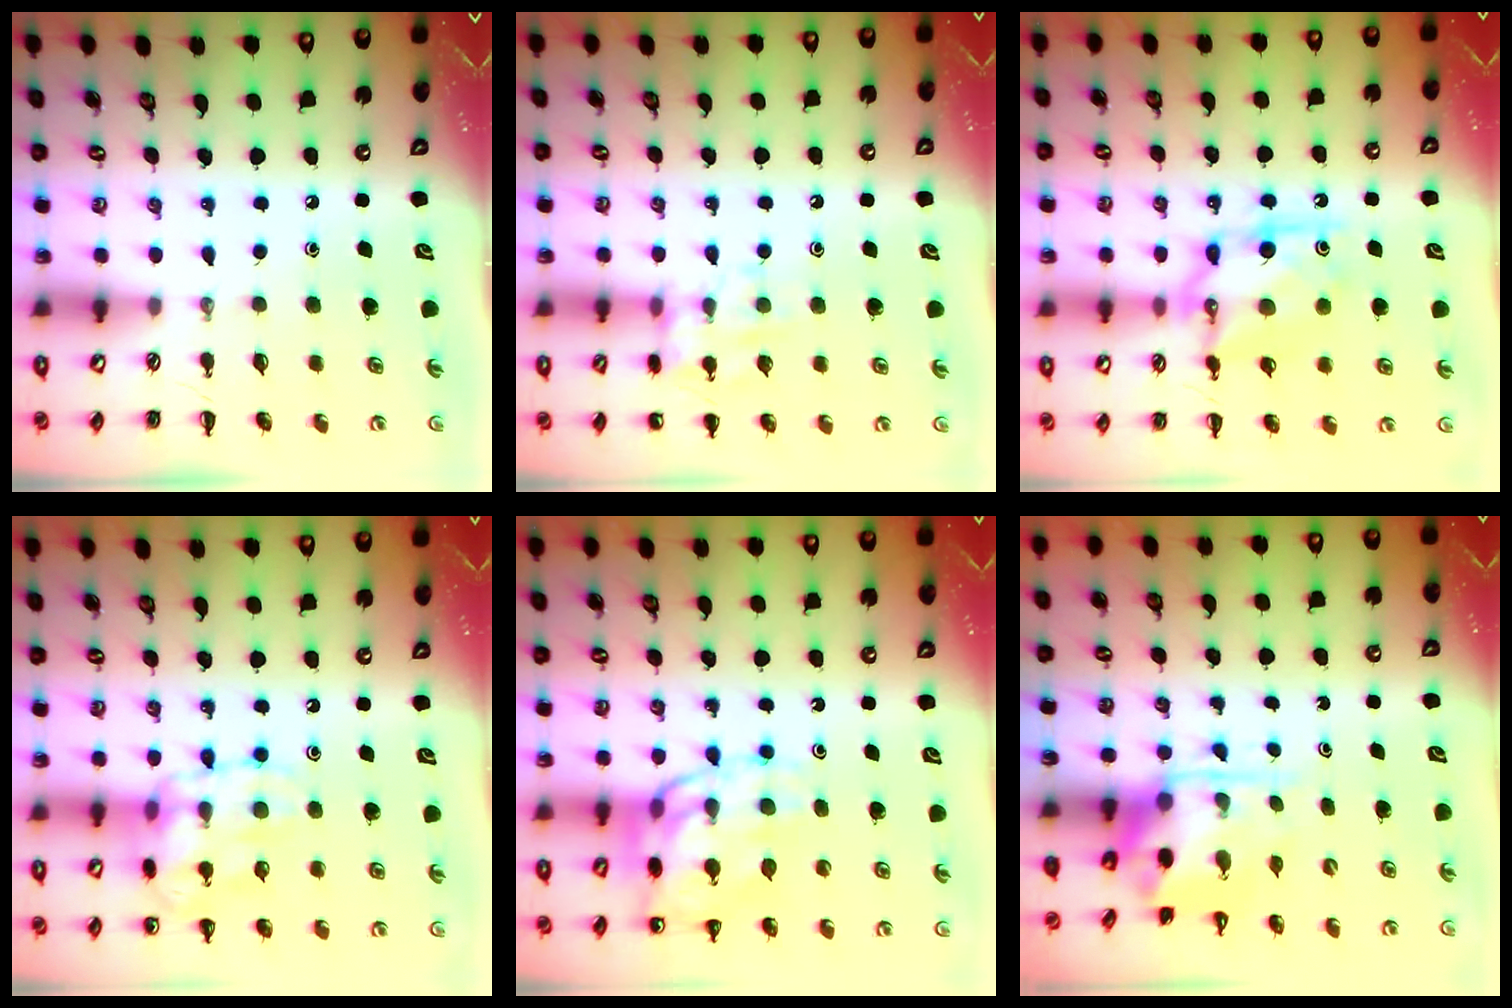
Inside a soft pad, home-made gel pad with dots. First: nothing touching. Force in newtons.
{"total": 10.7, "press": 10.7, "slide": 0.6}
{"total": 11.9, "press": 11.9, "slide": 0.5}
{"total": 14.6, "press": 14.6, "slide": 1.1}
{"total": 16.0, "press": 15.7, "slide": 2.6}
{"total": 3.4, "press": 3.3, "slide": 0.6}